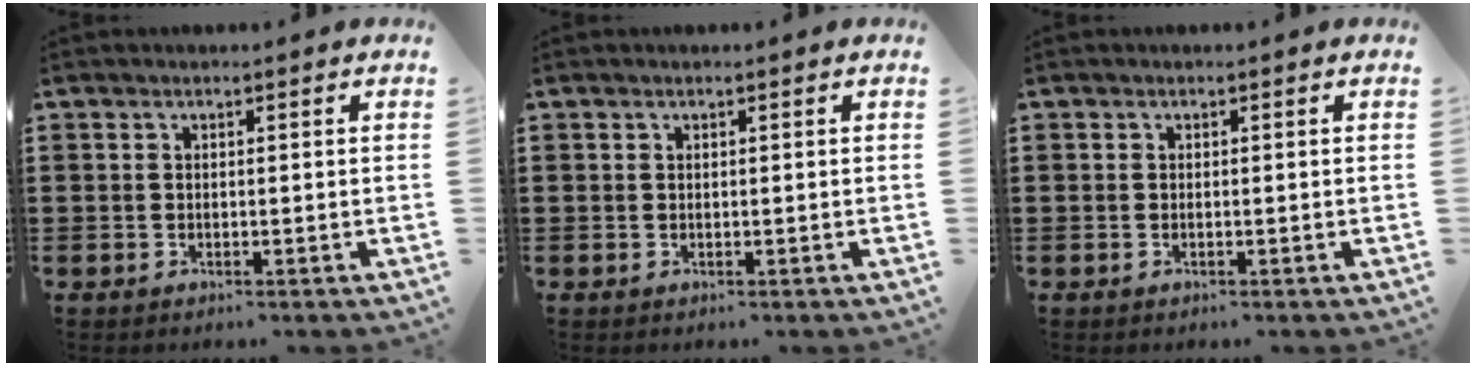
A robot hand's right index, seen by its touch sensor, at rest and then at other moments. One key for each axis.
{"total": 0.0}
{"total": 0.0}